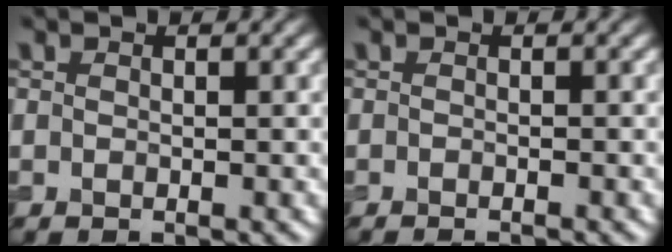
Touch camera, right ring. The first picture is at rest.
{"total": 1.1, "force": [-0.9, 0.3, 0.6], "torque": [0.001, -0.004, -0.014]}